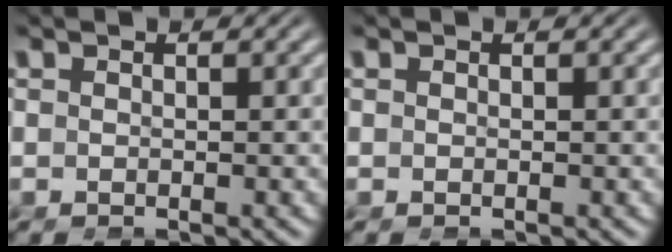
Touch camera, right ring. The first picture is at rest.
{"total": 0.0}